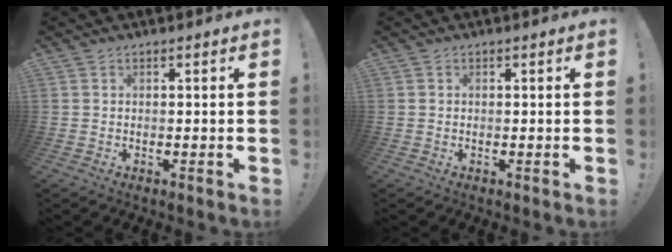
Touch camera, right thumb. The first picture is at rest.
{"total": 0.0}